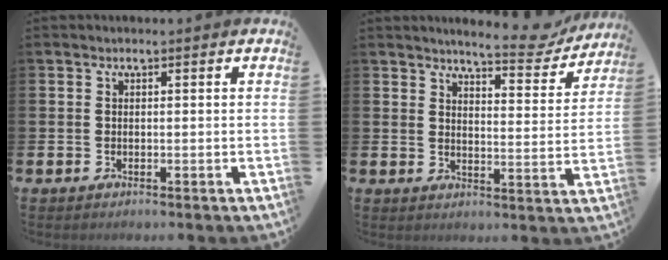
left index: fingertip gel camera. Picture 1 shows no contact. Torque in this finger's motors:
{"motor_torque": [1.07, -1.07, 0.20, 0.11]}